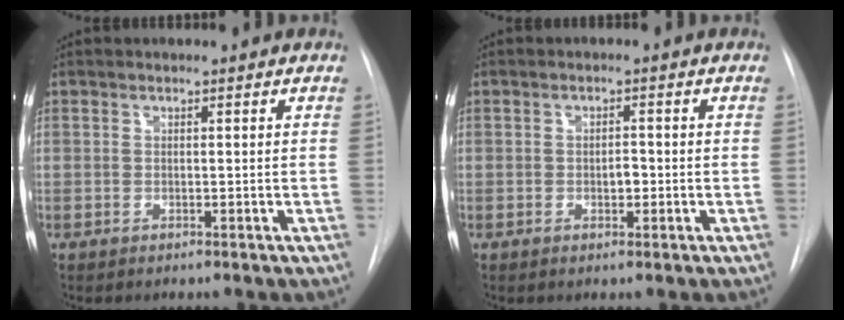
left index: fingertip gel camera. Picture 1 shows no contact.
{"total": 1.8, "force": [-0.9, 0.9, 1.4], "torque": [-0.019, -0.002, -0.012]}